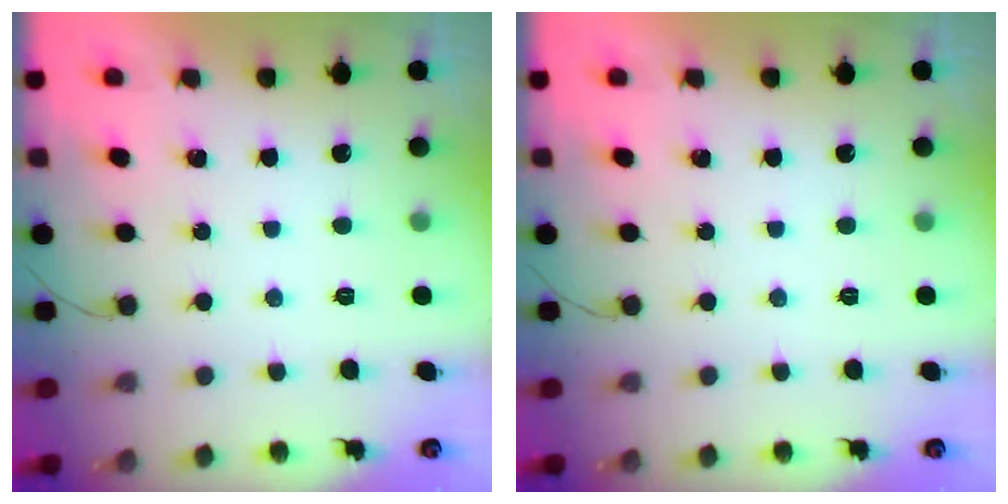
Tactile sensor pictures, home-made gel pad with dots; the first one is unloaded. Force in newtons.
{"total": 0.0}